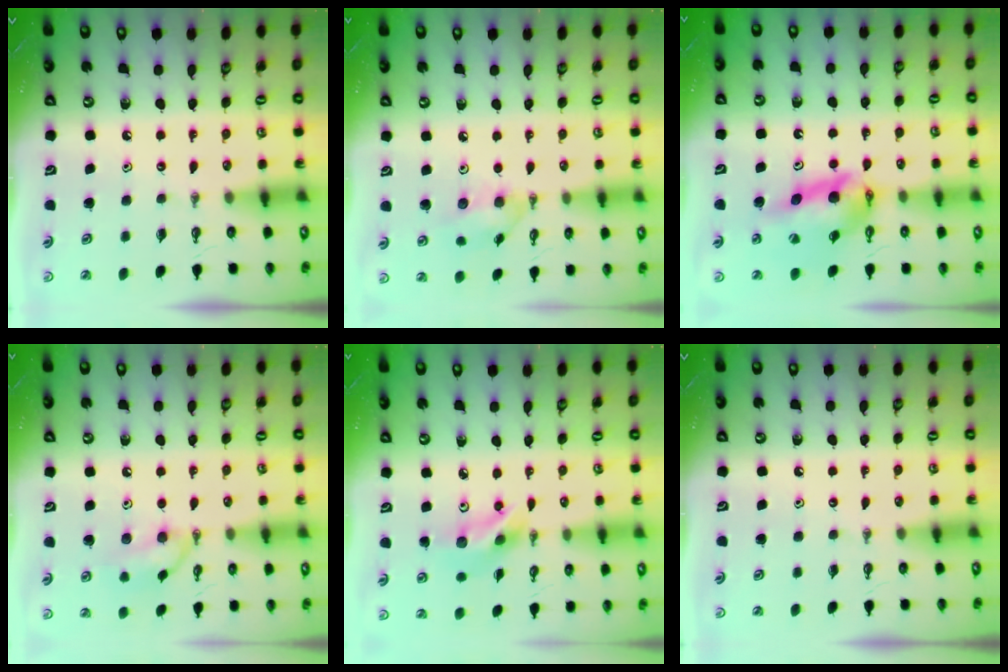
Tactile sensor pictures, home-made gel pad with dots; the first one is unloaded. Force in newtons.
{"total": 9.6, "press": 9.6, "slide": 0.4}
{"total": 12.8, "press": 12.8, "slide": 1.2}
{"total": 10.3, "press": 10.2, "slide": 1.5}
{"total": 10.7, "press": 10.1, "slide": 3.6}
{"total": 0.0}